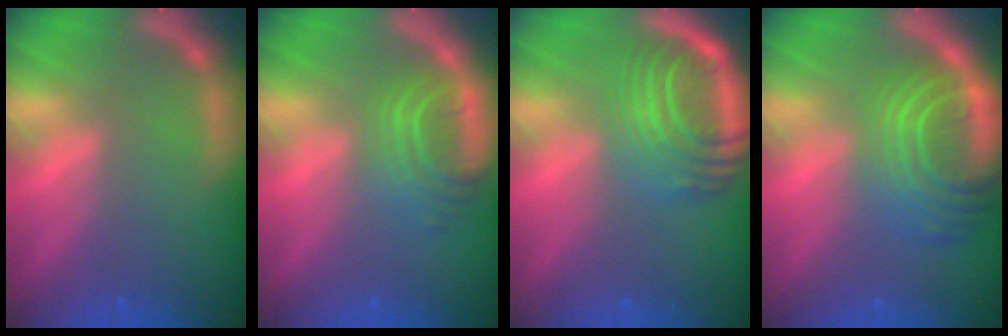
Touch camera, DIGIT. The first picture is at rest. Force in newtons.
{"total": 5.0}
{"total": 10.1}
{"total": 10.0}